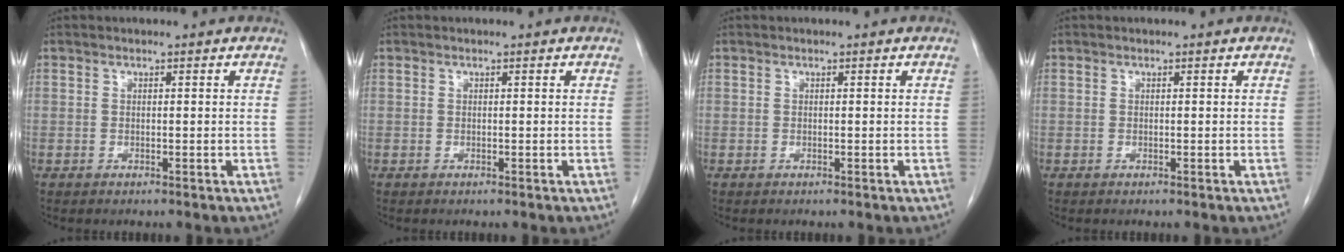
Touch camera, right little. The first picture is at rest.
{"total": 0.0}
{"total": 0.0}
{"total": 0.0}